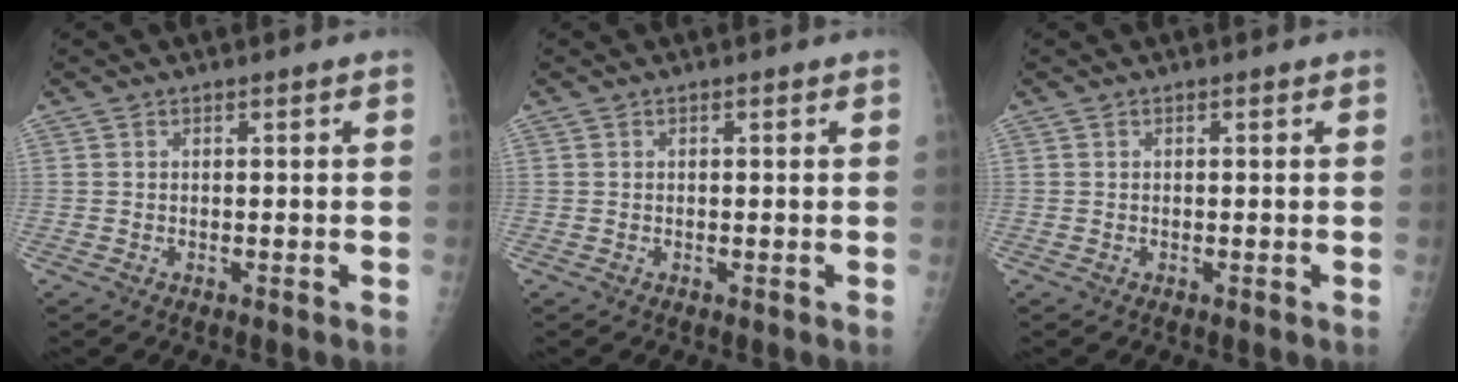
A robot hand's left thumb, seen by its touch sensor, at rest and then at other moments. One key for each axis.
{"total": 0.0}
{"total": 0.0}